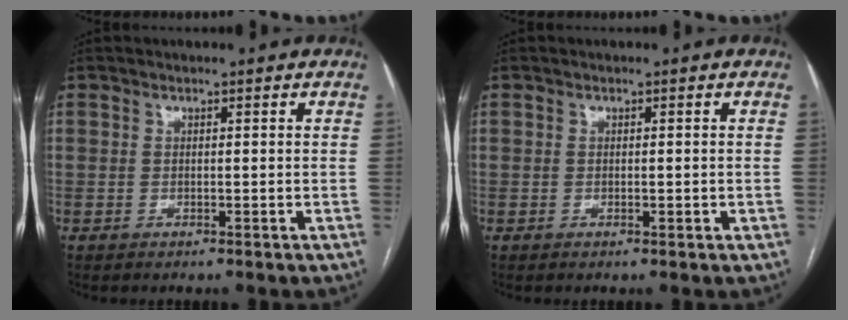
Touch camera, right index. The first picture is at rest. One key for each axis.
{"total": 0.8, "fx": -0.2, "fy": 0.3, "fz": 0.8, "tx": -0.013, "ty": -0.002, "tz": -0.001}